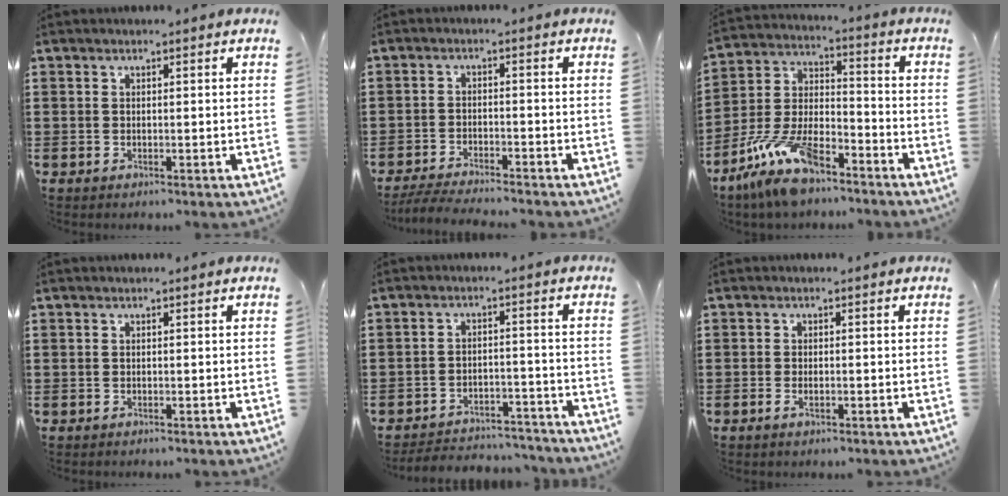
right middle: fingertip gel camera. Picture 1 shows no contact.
{"total": 3.9, "force": [-3.7, 0.0, 1.0], "torque": [-0.024, -0.006, -0.077]}
{"total": 11.5, "force": [-8.7, 3.7, 6.5], "torque": [-0.150, 0.014, -0.175]}
{"total": 0.0}
{"total": 4.6, "force": [-4.6, 0.6, 0.4], "torque": [-0.016, 0.004, -0.096]}
{"total": 1.3, "force": [-0.6, 0.6, 1.0], "torque": [-0.021, 0.000, -0.012]}